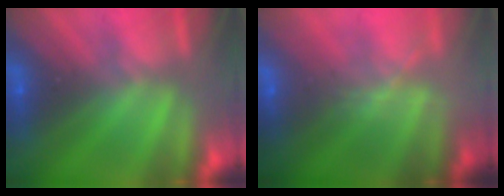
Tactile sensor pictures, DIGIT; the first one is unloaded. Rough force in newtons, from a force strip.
{"total": 8.3}